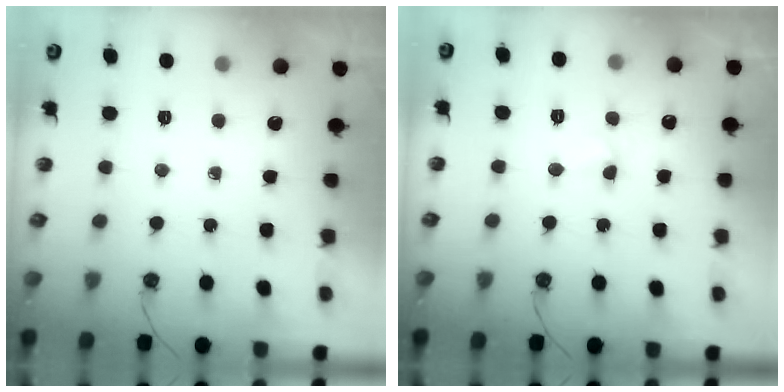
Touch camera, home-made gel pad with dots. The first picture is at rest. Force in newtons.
{"total": 4.4, "press": 4.3, "slide": 0.7}